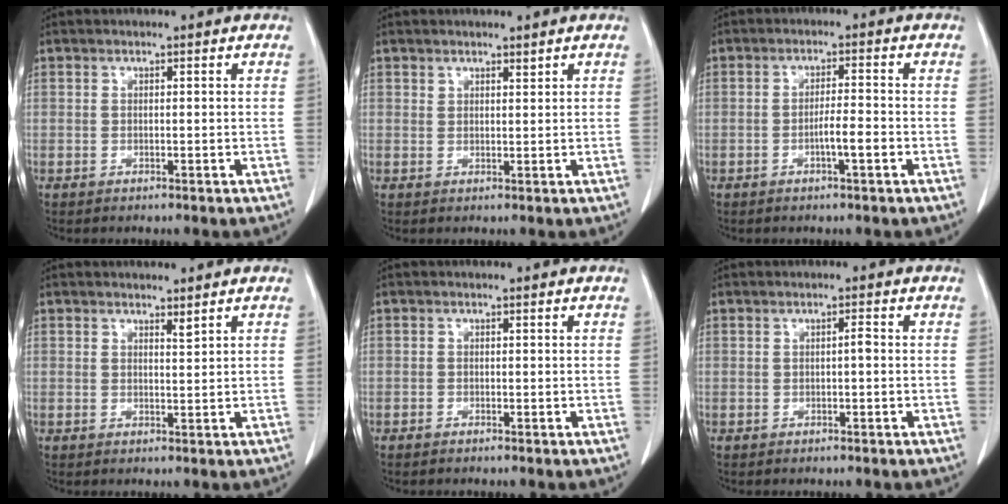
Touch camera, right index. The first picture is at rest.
{"total": 1.3, "force": [1.1, 0.5, 0.4], "torque": [-0.005, -0.002, 0.019]}
{"total": 3.9, "force": [-1.3, 0.5, 3.6], "torque": [-0.062, 0.003, -0.022]}
{"total": 1.2, "force": [1.0, 0.2, 0.6], "torque": [-0.015, -0.007, 0.021]}
{"total": 0.7, "force": [-0.4, 0.4, 0.3], "torque": [-0.007, 0.001, -0.007]}
{"total": 1.3, "force": [0.0, 0.4, 1.2], "torque": [-0.023, 0.002, 0.001]}